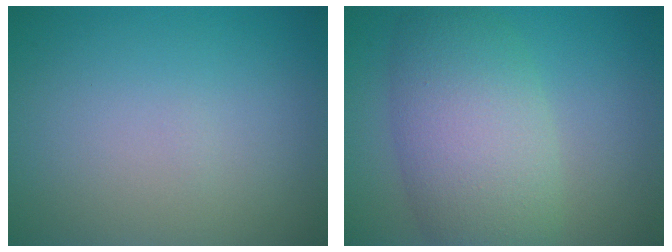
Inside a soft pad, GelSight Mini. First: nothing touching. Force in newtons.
{"total": 7.8, "press": 7.8, "slide": 0.1}